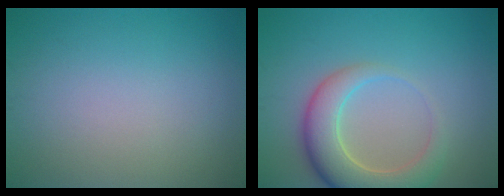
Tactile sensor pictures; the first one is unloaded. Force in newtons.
{"total": 6.0, "press": 6.0, "slide": 0.5}